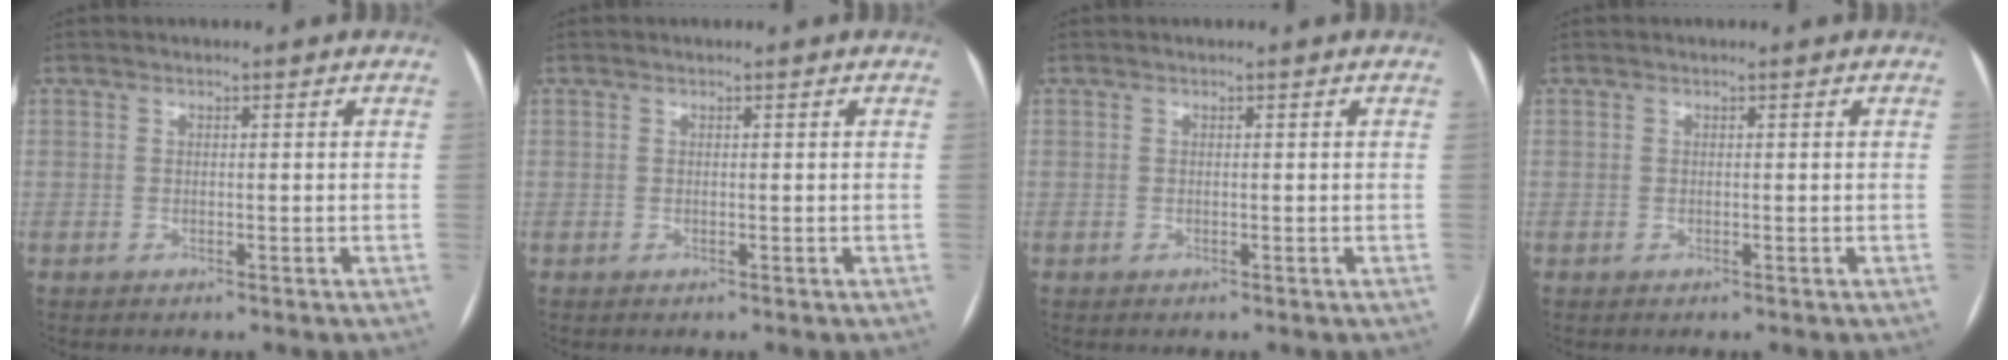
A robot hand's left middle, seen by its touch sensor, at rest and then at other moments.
{"total": 0.0}
{"total": 0.0}
{"total": 0.0}